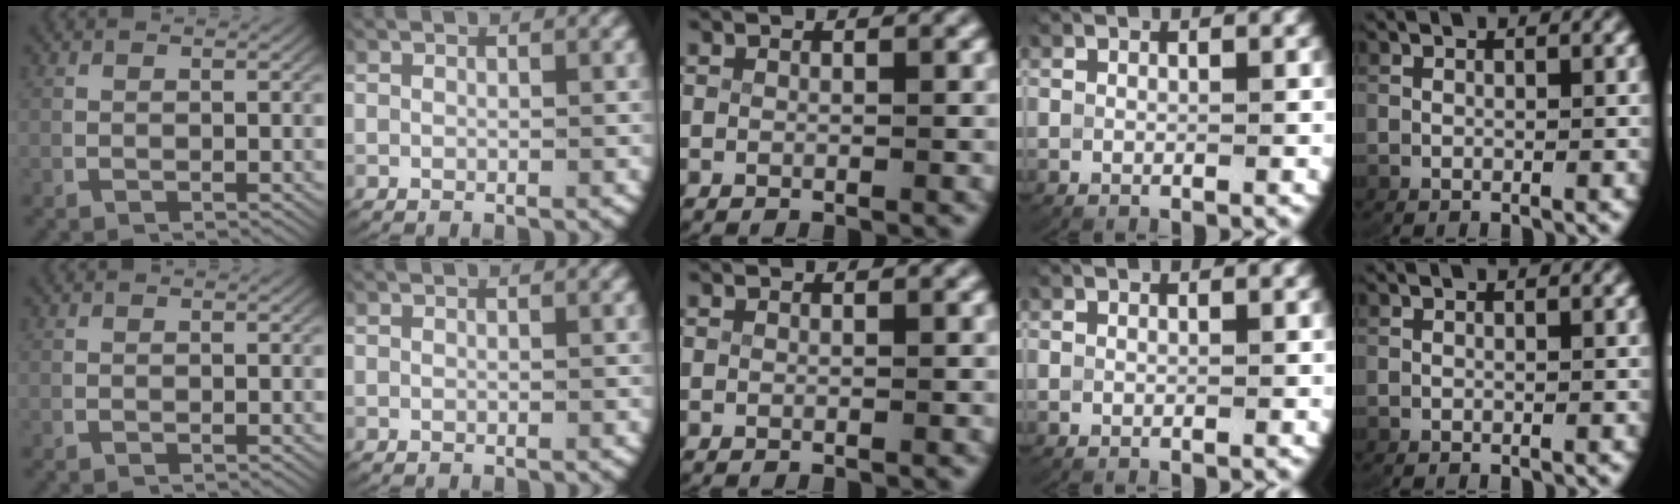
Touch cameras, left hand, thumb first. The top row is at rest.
{}